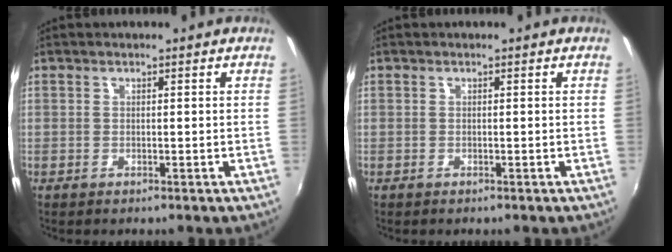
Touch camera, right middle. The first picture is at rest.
{"total": 0.0}